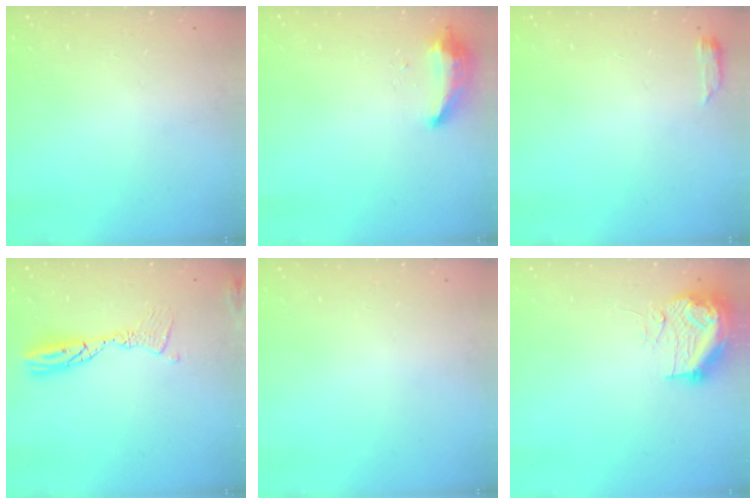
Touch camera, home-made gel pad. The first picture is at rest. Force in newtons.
{"total": 8.2, "press": 8.2, "slide": 0.5}
{"total": 2.8, "press": 2.8, "slide": 0.5}
{"total": 10.8, "press": 10.8, "slide": 1.1}
{"total": 2.7, "press": 2.0, "slide": 1.8}
{"total": 10.8, "press": 10.7, "slide": 1.2}